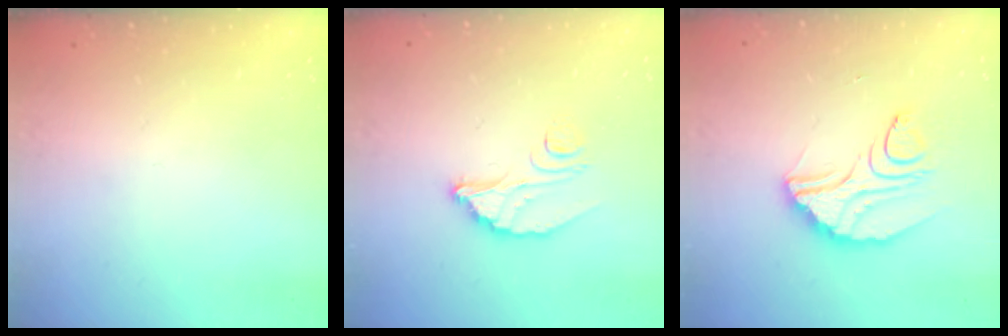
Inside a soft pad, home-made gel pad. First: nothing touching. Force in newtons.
{"total": 7.6, "press": 7.6, "slide": 0.7}
{"total": 13.5, "press": 13.4, "slide": 0.9}